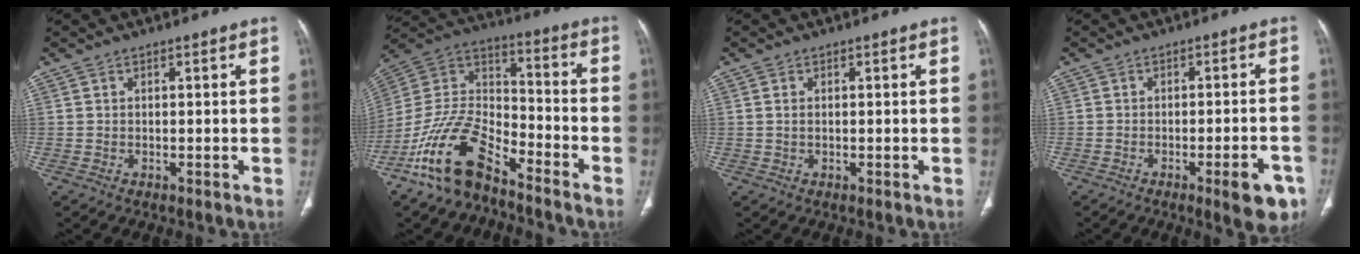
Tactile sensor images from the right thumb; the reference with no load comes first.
{"total": 15.5, "force": [-11.0, 6.4, 8.9], "torque": [-0.160, 0.079, -0.213]}
{"total": 0.9, "force": [0.1, 0.5, 0.7], "torque": [-0.018, 0.001, 0.003]}
{"total": 7.5, "force": [-4.1, 1.8, 6.1], "torque": [-0.062, 0.013, -0.048]}